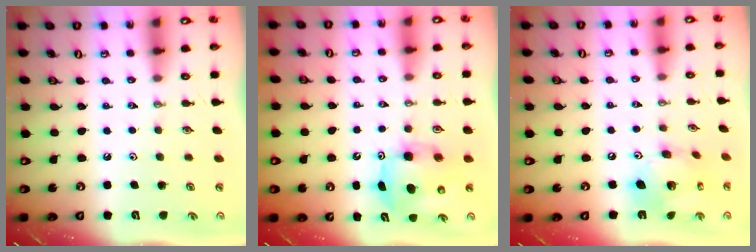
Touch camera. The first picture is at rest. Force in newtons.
{"total": 9.6, "press": 9.4, "slide": 1.9}
{"total": 14.5, "press": 14.4, "slide": 1.5}